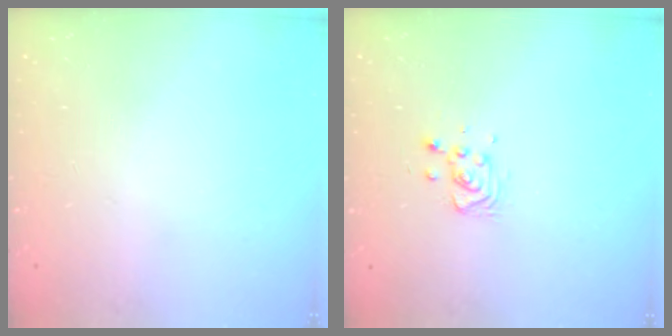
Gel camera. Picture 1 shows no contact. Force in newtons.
{"total": 6.2, "press": 6.0, "slide": 1.6}